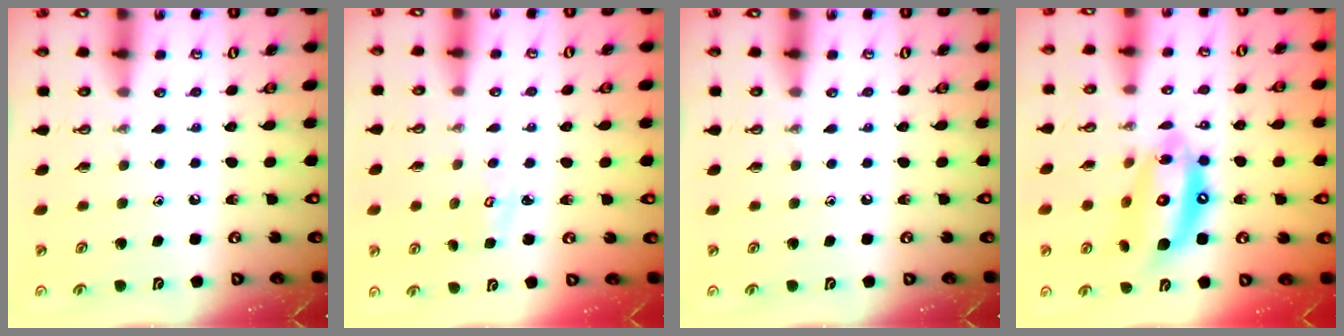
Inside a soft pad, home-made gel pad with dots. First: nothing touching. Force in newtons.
{"total": 2.3, "press": 2.3, "slide": 0.2}
{"total": 0.0}
{"total": 14.7, "press": 14.6, "slide": 1.7}